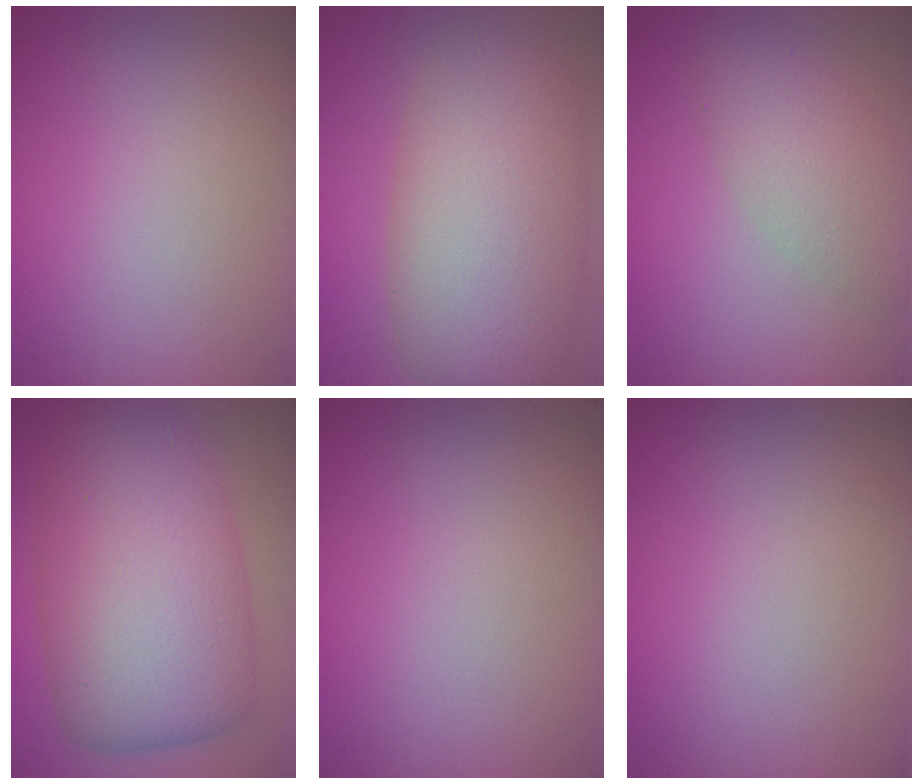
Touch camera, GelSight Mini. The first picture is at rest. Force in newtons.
{"total": 10.4, "press": 10.3, "slide": 0.5}
{"total": 4.2, "press": 4.2, "slide": 0.2}
{"total": 12.2, "press": 12.2, "slide": 0.2}
{"total": 0.0}
{"total": 0.0}